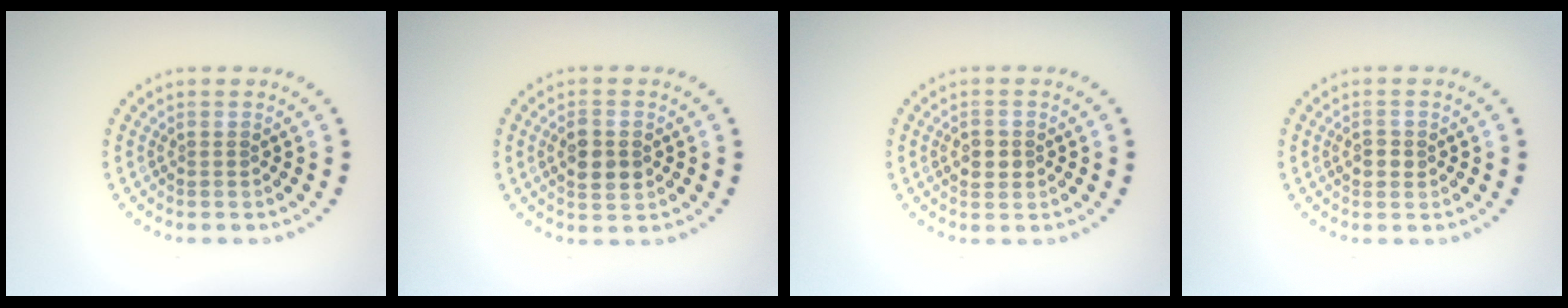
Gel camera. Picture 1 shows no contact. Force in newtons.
{"total": 3.0, "press": 3.0, "slide": 0.1}
{"total": 2.3, "press": 2.3, "slide": 0.1}
{"total": 1.4, "press": 1.4, "slide": 0.1}